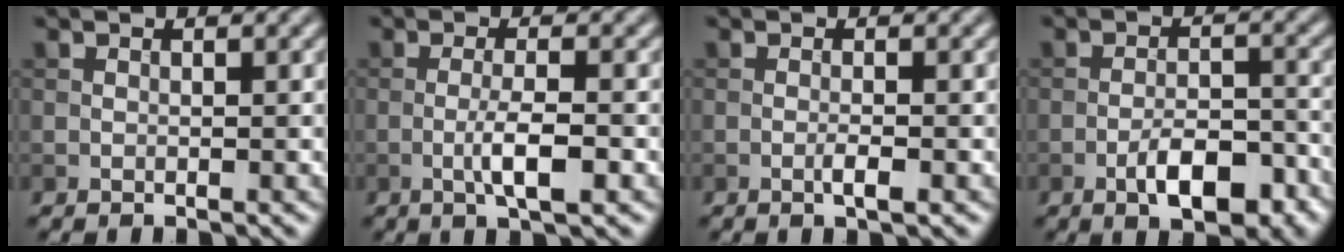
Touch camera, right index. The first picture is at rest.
{"total": 3.5, "force": [-1.0, 0.6, 3.2], "torque": [-0.059, 0.001, -0.021]}
{"total": 1.4, "force": [-0.6, 0.2, 1.3], "torque": [-0.022, 0.000, -0.013]}
{"total": 5.8, "force": [-2.9, 2.2, 4.5], "torque": [-0.068, 0.004, -0.044]}